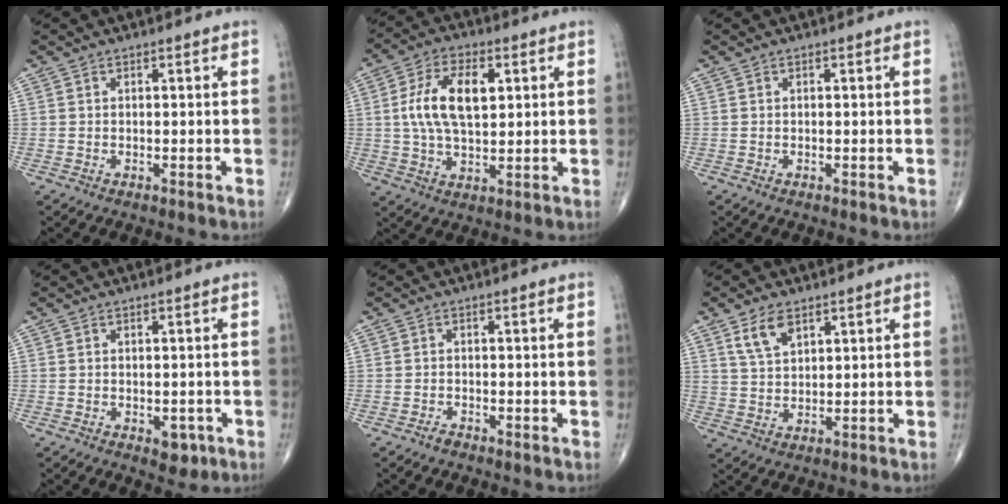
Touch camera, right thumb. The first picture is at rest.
{"total": 12.0, "force": [2.3, 6.1, 10.0], "torque": [-0.182, 0.004, 0.041]}
{"total": 0.0}
{"total": 3.3, "force": [-1.2, 2.0, 2.2], "torque": [-0.007, 0.002, -0.010]}
{"total": 0.8, "force": [-0.7, 0.3, 0.2], "torque": [-0.004, 0.001, -0.017]}
{"total": 5.6, "force": [3.2, 2.9, 3.6], "torque": [-0.062, -0.015, 0.067]}